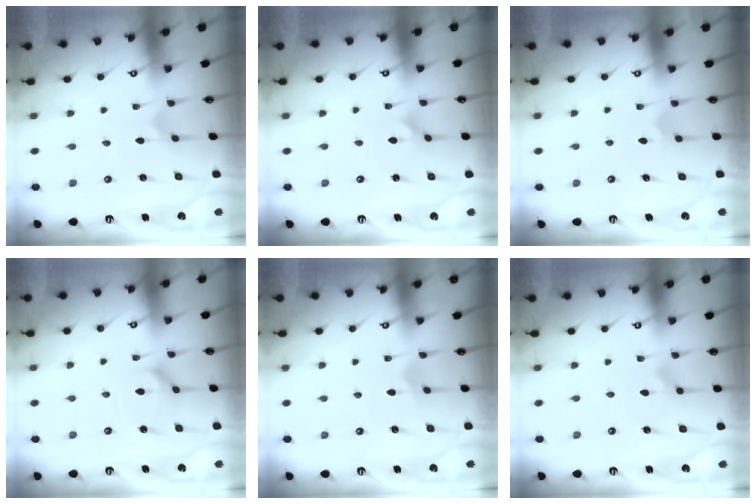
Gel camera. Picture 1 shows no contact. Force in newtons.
{"total": 1.6, "press": 1.6, "slide": 0.1}
{"total": 3.1, "press": 3.1, "slide": 0.7}
{"total": 4.0, "press": 4.0, "slide": 0.4}
{"total": 3.5, "press": 3.5, "slide": 0.3}
{"total": 2.6, "press": 2.6, "slide": 0.1}